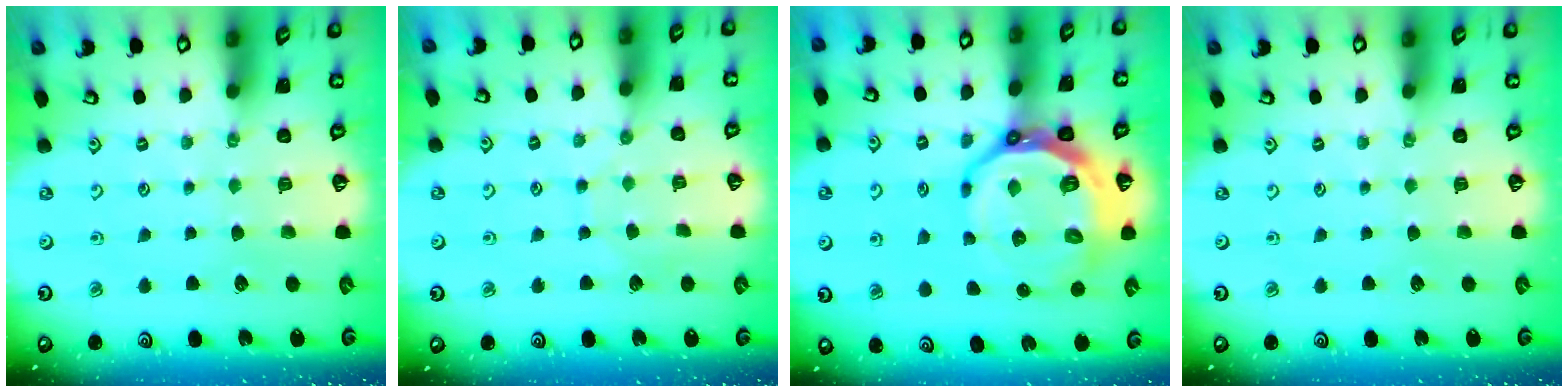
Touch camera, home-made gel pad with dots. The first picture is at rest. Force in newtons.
{"total": 4.3, "press": 4.3, "slide": 0.2}
{"total": 17.3, "press": 16.8, "slide": 4.4}
{"total": 0.0}